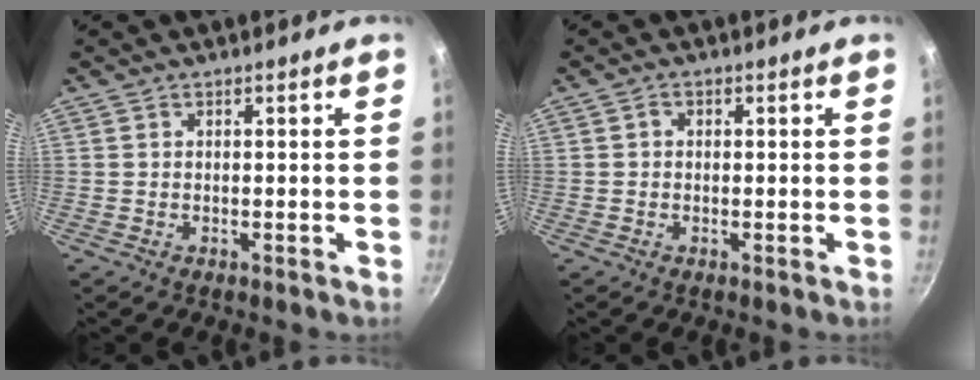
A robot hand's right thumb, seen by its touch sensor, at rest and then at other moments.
{"total": 1.2, "force": [0.1, 1.0, 0.7], "torque": [-0.012, 0.007, 0.000]}